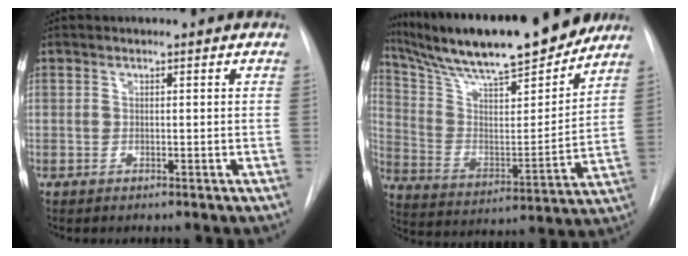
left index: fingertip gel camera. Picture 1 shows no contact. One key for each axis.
{"total": 23.6, "fx": 20.2, "fy": 3.4, "fz": 11.9, "tx": -0.211, "ty": 0.002, "tz": 0.321}